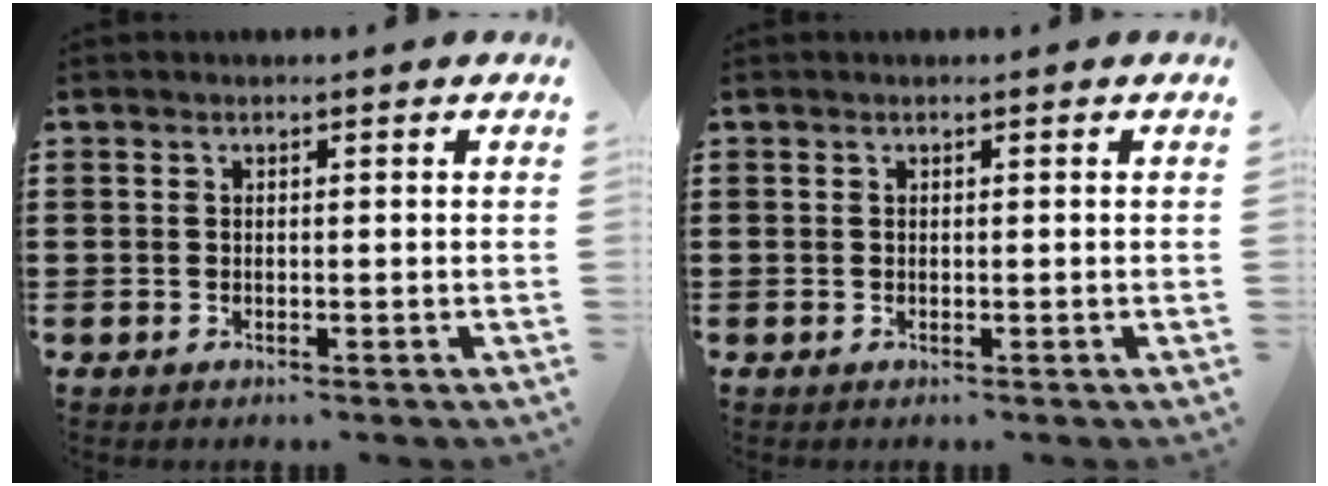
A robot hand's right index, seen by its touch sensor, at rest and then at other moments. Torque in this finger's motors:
{"motor_torque": [0.04, 0.03, 0.00, 0.00]}